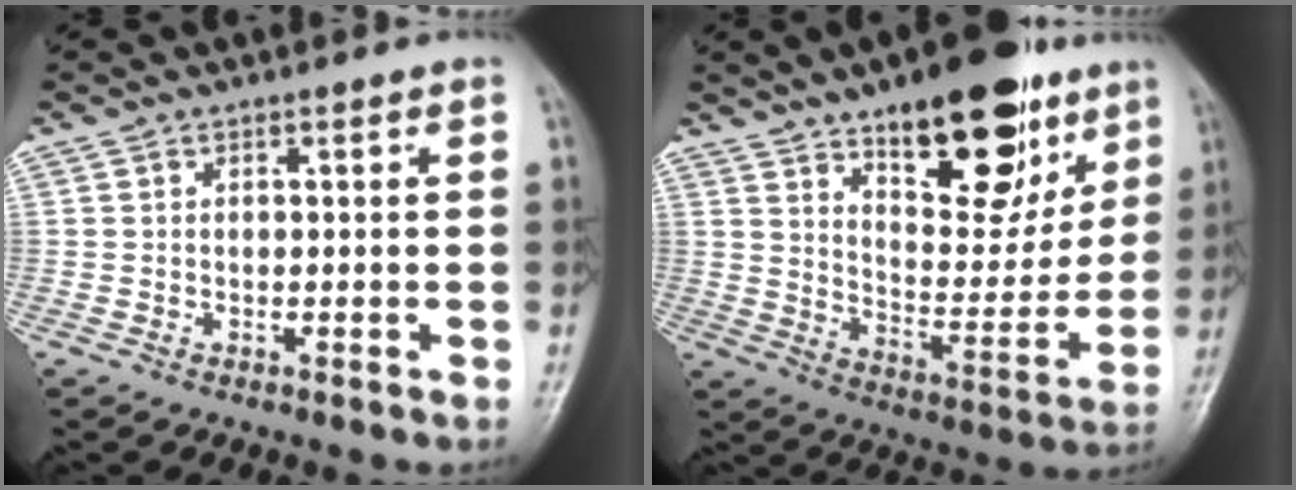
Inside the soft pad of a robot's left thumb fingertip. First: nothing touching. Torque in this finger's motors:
{"motor_torque": [0.40, 0.79, 0.11, -0.56, 0.19]}